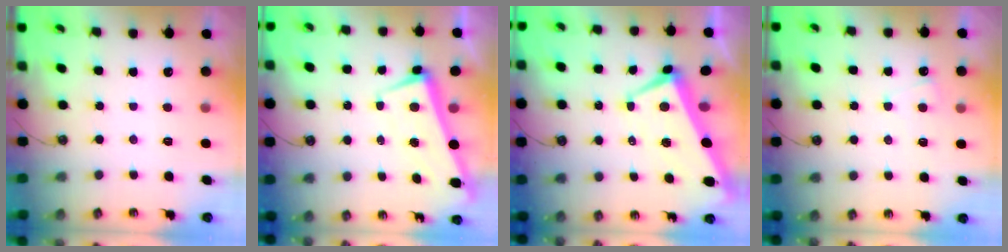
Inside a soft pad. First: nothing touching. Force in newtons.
{"total": 1.8, "press": 0.8, "slide": 1.6}
{"total": 2.2, "press": 1.9, "slide": 1.1}
{"total": 2.2, "press": 2.2, "slide": 0.5}